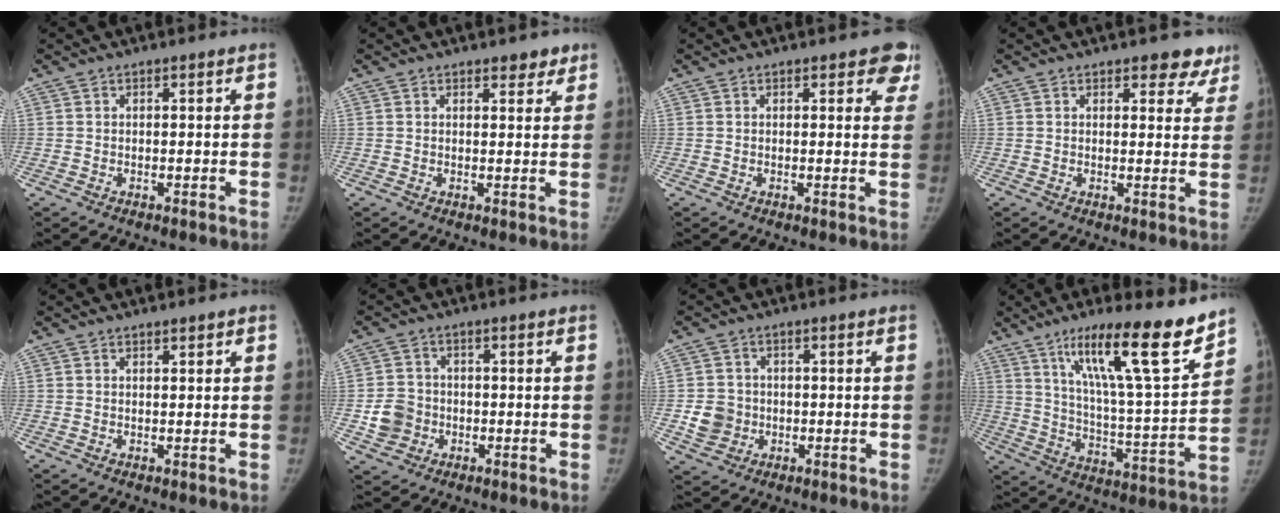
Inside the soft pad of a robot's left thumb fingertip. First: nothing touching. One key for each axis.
{"total": 2.8, "fx": 2.1, "fy": 1.3, "fz": 1.3, "tx": 0.001, "ty": -0.011, "tz": 0.026}
{"total": 5.4, "fx": 3.7, "fy": 2.6, "fz": 2.9, "tx": 0.008, "ty": -0.013, "tz": 0.029}
{"total": 5.5, "fx": 4.3, "fy": 2.8, "fz": 2.0, "tx": 0.018, "ty": -0.022, "tz": 0.043}
{"total": 0.9, "fx": 0.7, "fy": 0.3, "fz": 0.5, "tx": -0.005, "ty": -0.003, "tz": 0.011}
{"total": 5.8, "fx": -1.3, "fy": 5.3, "fz": 2.0, "tx": -0.022, "ty": 0.013, "tz": -0.023}
{"total": 5.3, "fx": -0.8, "fy": 5.0, "fz": 1.8, "tx": -0.016, "ty": 0.008, "tz": -0.010}
{"total": 20.7, "fx": 14.0, "fy": 2.7, "fz": 15.0, "tx": -0.217, "ty": -0.072, "tz": 0.232}